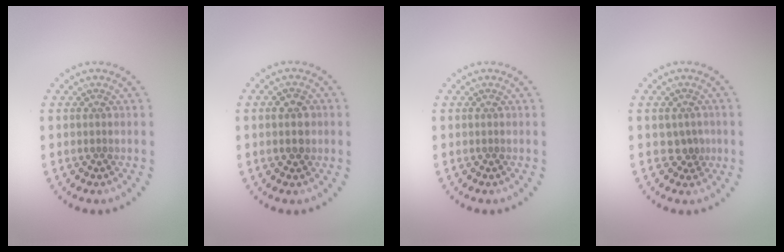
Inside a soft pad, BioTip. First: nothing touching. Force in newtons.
{"total": 2.5, "press": 2.5, "slide": 0.2}
{"total": 0.0}
{"total": 1.4, "press": 1.2, "slide": 0.6}